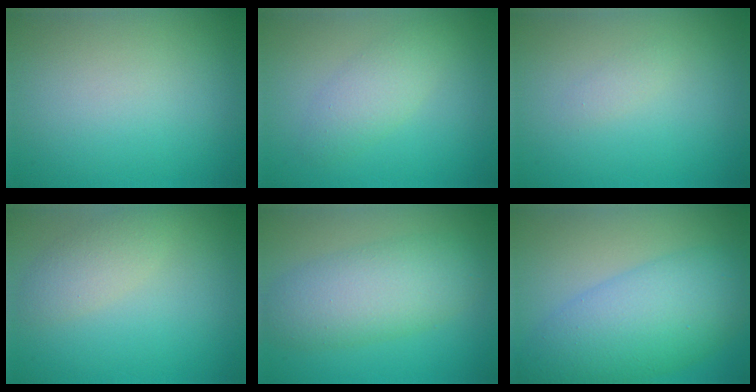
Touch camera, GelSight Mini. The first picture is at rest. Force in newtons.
{"total": 2.5, "press": 2.5, "slide": 0.2}
{"total": 0.7, "press": 0.7, "slide": 0.0}
{"total": 2.5, "press": 2.5, "slide": 0.1}
{"total": 5.9, "press": 5.9, "slide": 0.2}
{"total": 8.5, "press": 8.5, "slide": 0.2}